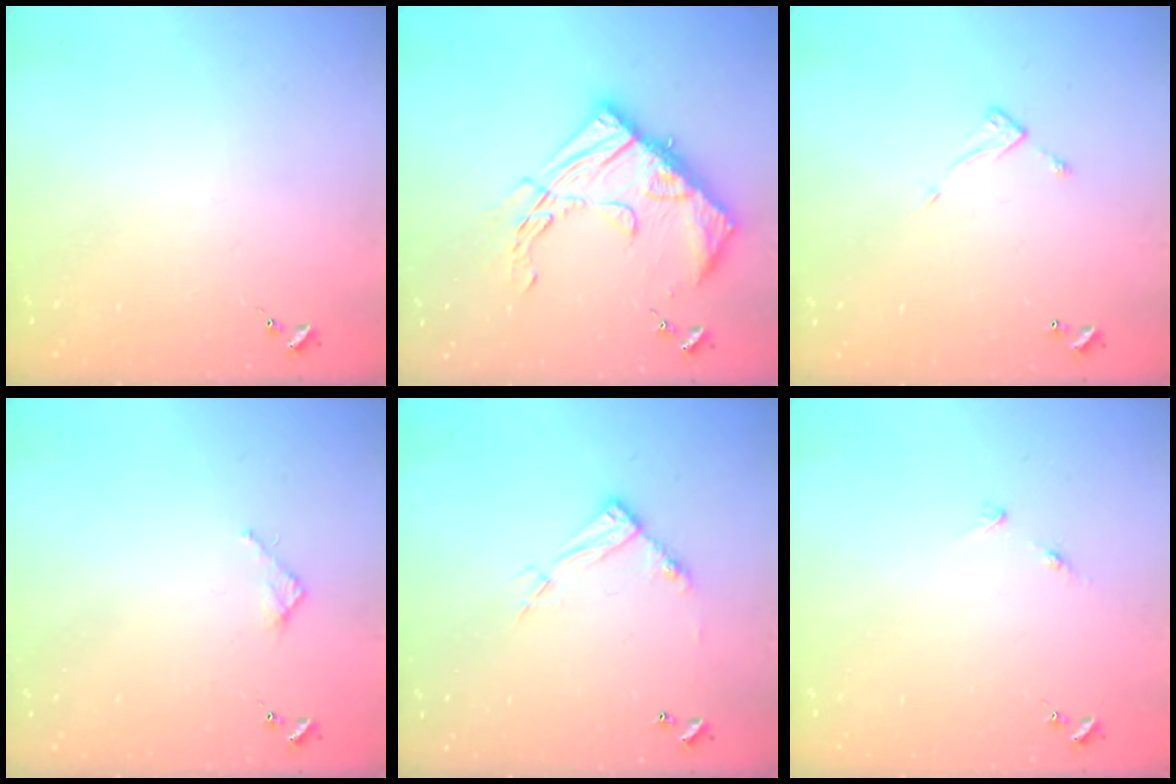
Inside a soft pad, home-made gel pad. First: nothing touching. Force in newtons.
{"total": 18.8, "press": 18.7, "slide": 1.2}
{"total": 5.5, "press": 5.5, "slide": 0.2}
{"total": 2.7, "press": 2.7, "slide": 0.2}
{"total": 11.8, "press": 11.7, "slide": 1.1}
{"total": 5.1, "press": 5.1, "slide": 0.6}